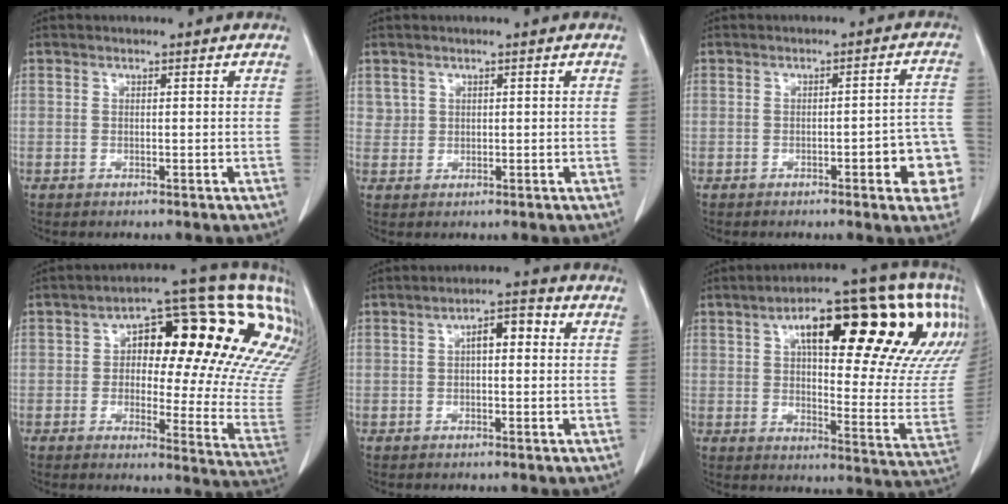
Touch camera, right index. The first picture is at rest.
{"total": 1.6, "force": [0.7, 1.4, 0.0], "torque": [0.014, 0.004, 0.008]}
{"total": 8.5, "force": [-3.2, 1.7, 7.7], "torque": [-0.072, 0.016, -0.039]}
{"total": 24.9, "force": [7.4, 7.5, 22.5], "torque": [-0.224, 0.060, 0.105]}
{"total": 4.4, "force": [0.7, 1.7, 3.9], "torque": [-0.062, 0.024, 0.007]}
{"total": 30.0, "force": [13.0, 7.5, 26.0], "torque": [-0.277, 0.050, 0.184]}